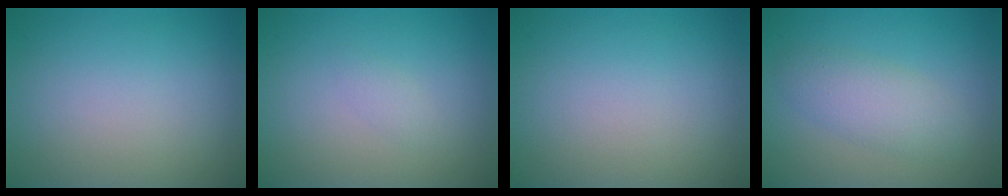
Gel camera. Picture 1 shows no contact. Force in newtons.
{"total": 0.7, "press": 0.7, "slide": 0.0}
{"total": 0.0}
{"total": 3.2, "press": 3.2, "slide": 0.1}